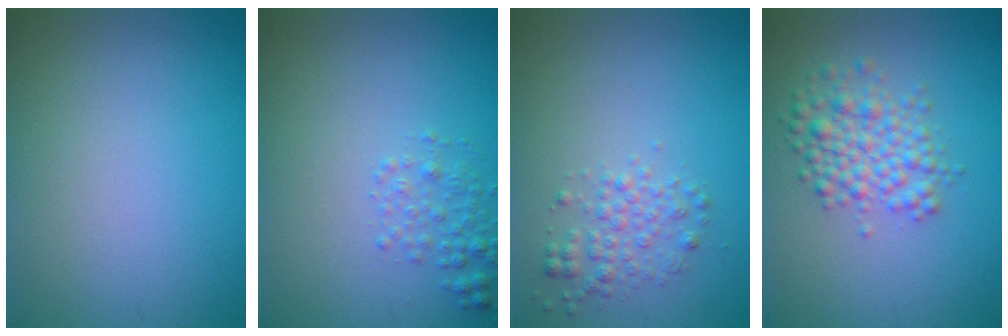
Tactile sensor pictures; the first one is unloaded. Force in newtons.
{"total": 1.9, "press": 1.9, "slide": 0.1}
{"total": 2.2, "press": 2.2, "slide": 0.1}
{"total": 3.8, "press": 3.8, "slide": 0.1}